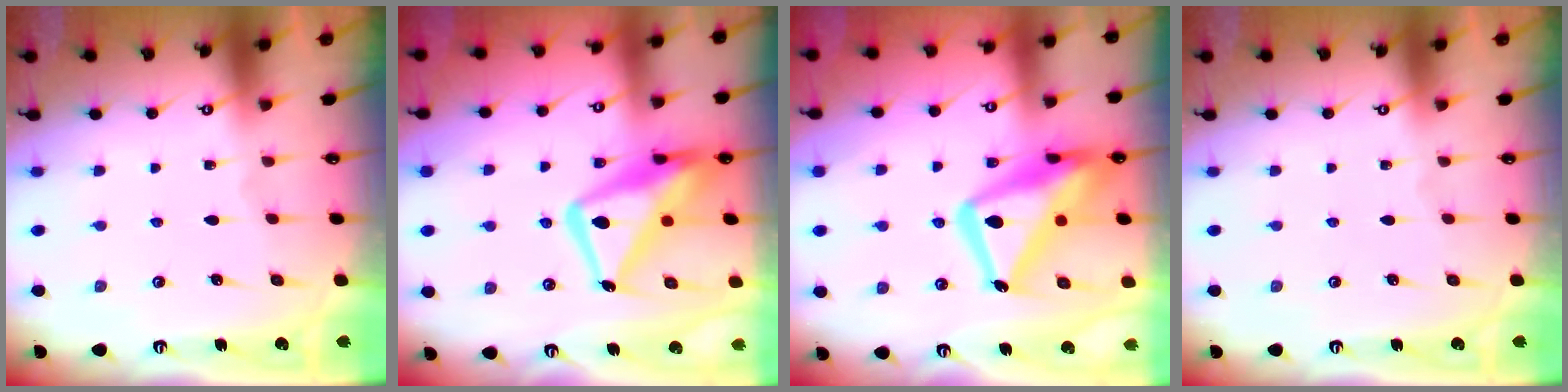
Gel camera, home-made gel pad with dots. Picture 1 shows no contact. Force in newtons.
{"total": 16.7, "press": 16.7, "slide": 1.5}
{"total": 20.6, "press": 20.5, "slide": 1.7}
{"total": 0.0}